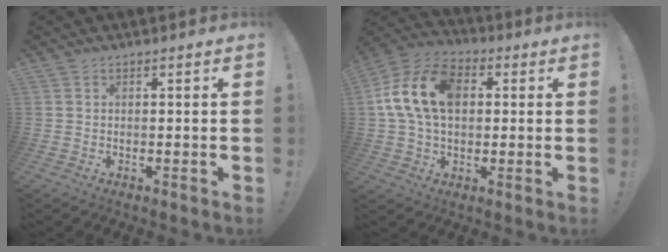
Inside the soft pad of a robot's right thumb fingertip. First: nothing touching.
{"total": 16.9, "force": [3.2, 11.8, 11.6], "torque": [-0.210, 0.007, 0.059]}